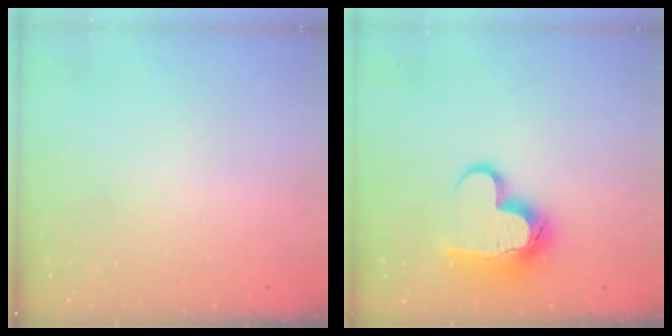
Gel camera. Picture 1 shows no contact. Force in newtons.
{"total": 14.3, "press": 14.3, "slide": 1.1}